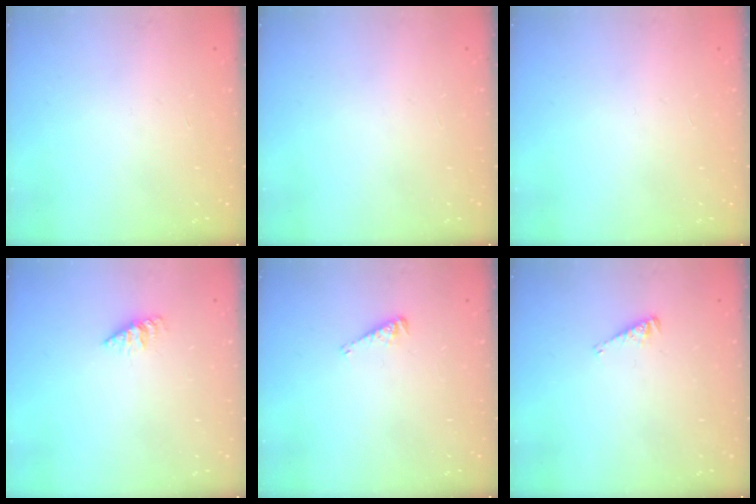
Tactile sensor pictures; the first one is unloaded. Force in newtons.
{"total": 0.0}
{"total": 0.0}
{"total": 1.6, "press": 1.6, "slide": 0.1}
{"total": 3.8, "press": 3.8, "slide": 0.5}
{"total": 3.3, "press": 3.3, "slide": 0.5}